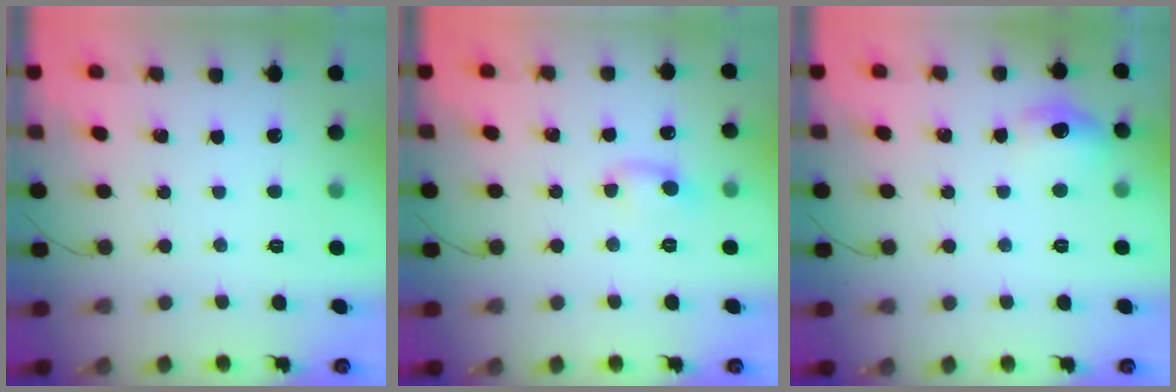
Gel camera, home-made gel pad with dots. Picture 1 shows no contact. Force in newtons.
{"total": 4.3, "press": 4.2, "slide": 0.9}
{"total": 8.3, "press": 8.0, "slide": 2.0}